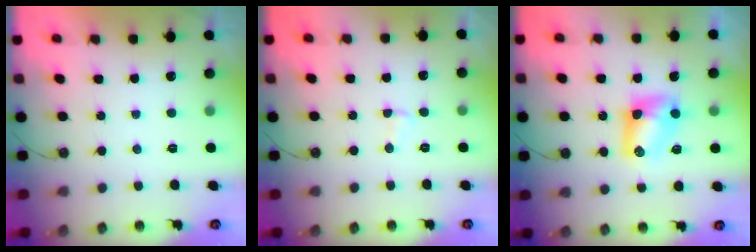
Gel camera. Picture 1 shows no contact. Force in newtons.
{"total": 2.3, "press": 2.3, "slide": 0.5}
{"total": 7.3, "press": 7.3, "slide": 0.7}